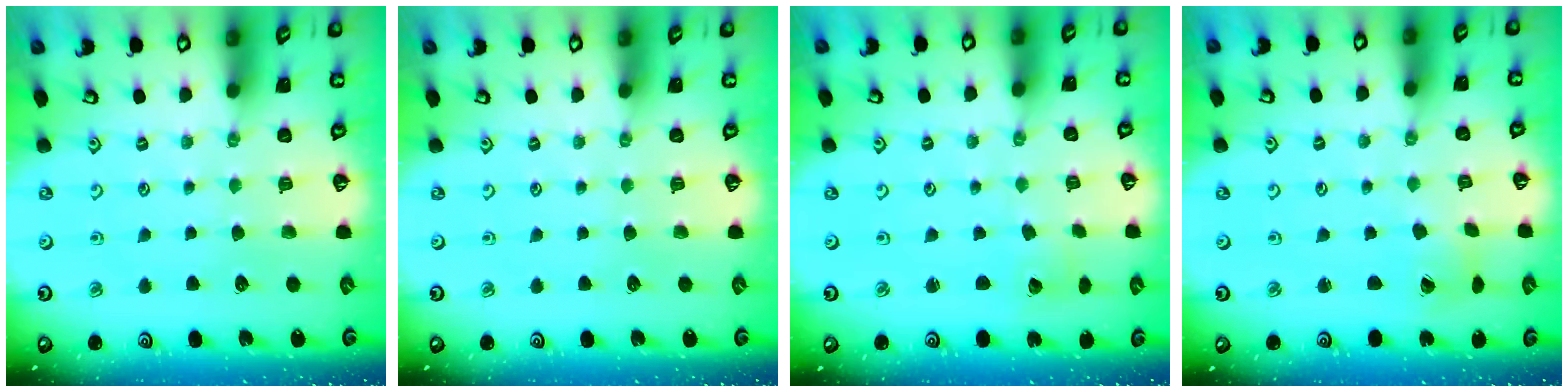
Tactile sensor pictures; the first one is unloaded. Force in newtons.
{"total": 0.0}
{"total": 2.0, "press": 2.0, "slide": 0.1}
{"total": 1.8, "press": 1.8, "slide": 0.2}